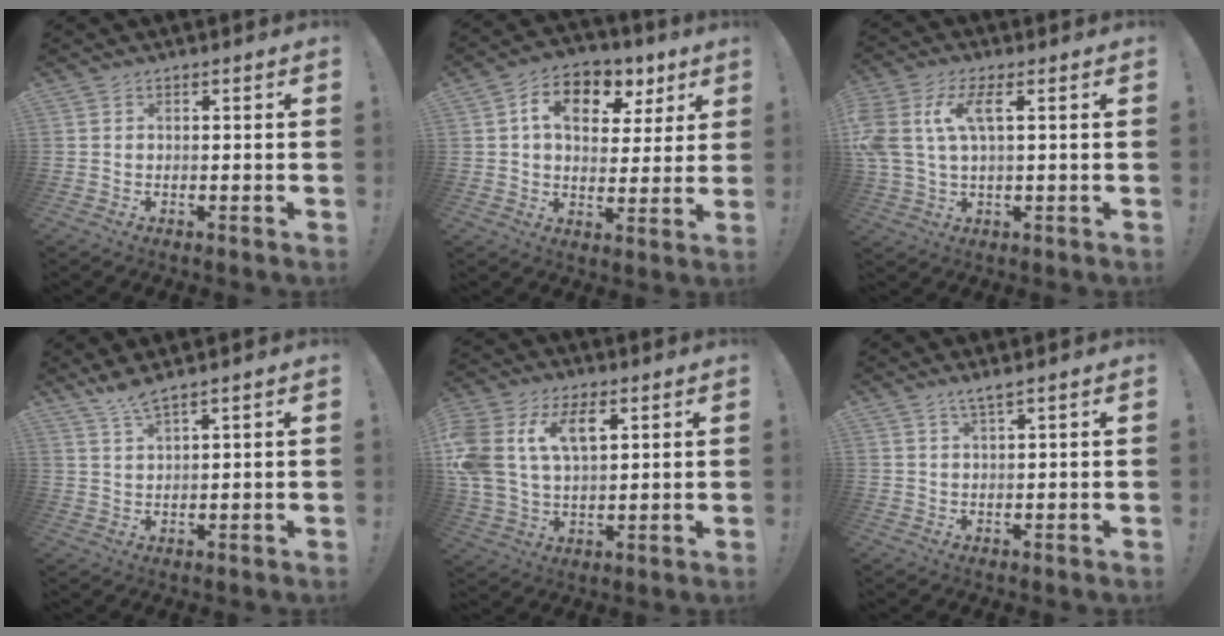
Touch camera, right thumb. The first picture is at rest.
{"total": 12.0, "force": [4.7, 8.0, 7.6], "torque": [-0.110, -0.016, 0.083]}
{"total": 9.6, "force": [2.9, 4.1, 8.1], "torque": [-0.188, -0.001, 0.052]}
{"total": 4.4, "force": [3.5, 0.1, 2.6], "torque": [-0.063, -0.013, 0.063]}
{"total": 14.0, "force": [5.7, 8.9, 9.1], "torque": [-0.196, -0.014, 0.105]}
{"total": 2.5, "force": [1.7, -0.3, 1.8], "torque": [-0.034, -0.006, 0.028]}